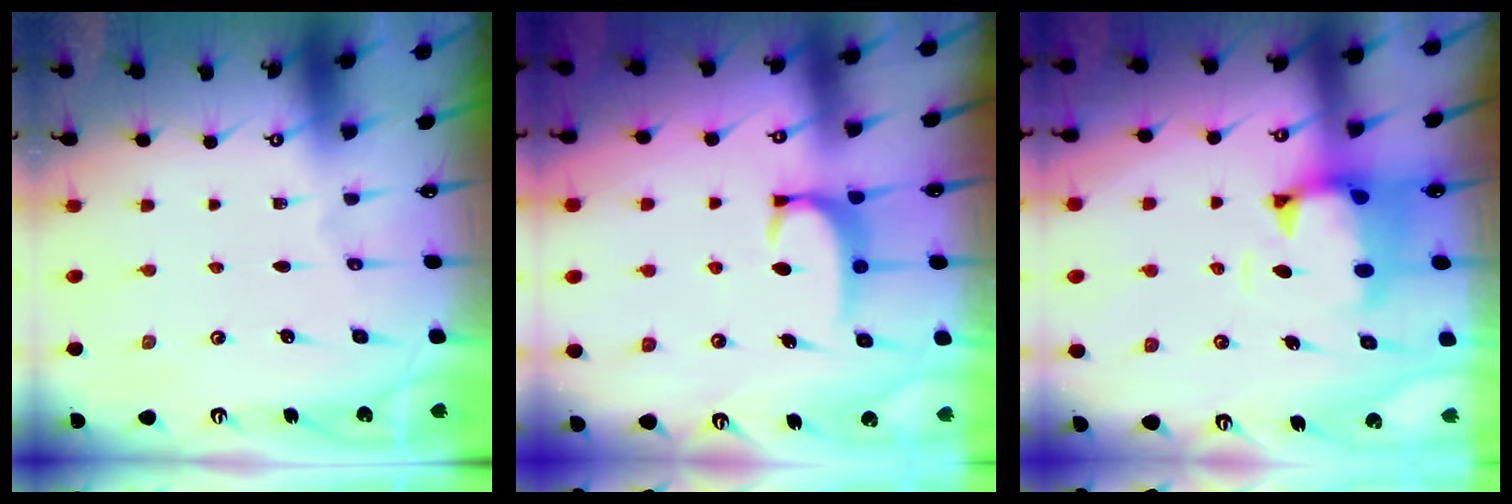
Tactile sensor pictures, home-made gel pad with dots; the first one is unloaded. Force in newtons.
{"total": 3.3, "press": 3.3, "slide": 0.4}
{"total": 1.6, "press": 1.2, "slide": 1.1}